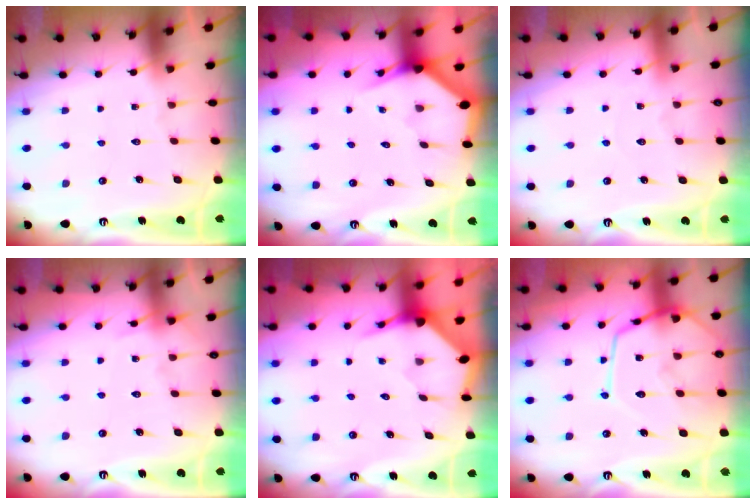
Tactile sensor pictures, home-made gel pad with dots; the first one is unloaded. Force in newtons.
{"total": 2.8, "press": 2.8, "slide": 0.2}
{"total": 2.8, "press": 2.8, "slide": 0.3}
{"total": 5.9, "press": 5.8, "slide": 0.7}
{"total": 3.7, "press": 3.6, "slide": 0.4}
{"total": 14.6, "press": 14.5, "slide": 1.2}